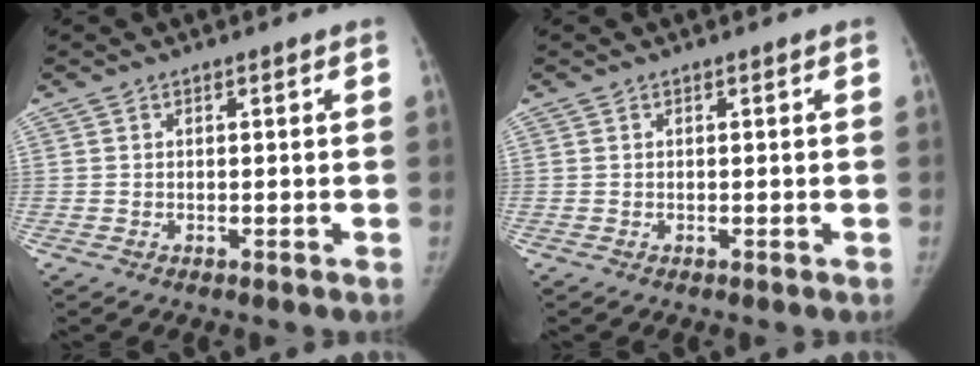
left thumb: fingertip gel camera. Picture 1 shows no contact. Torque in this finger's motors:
{"motor_torque": [0.00, 0.00, -0.03, -0.04, 0.00]}